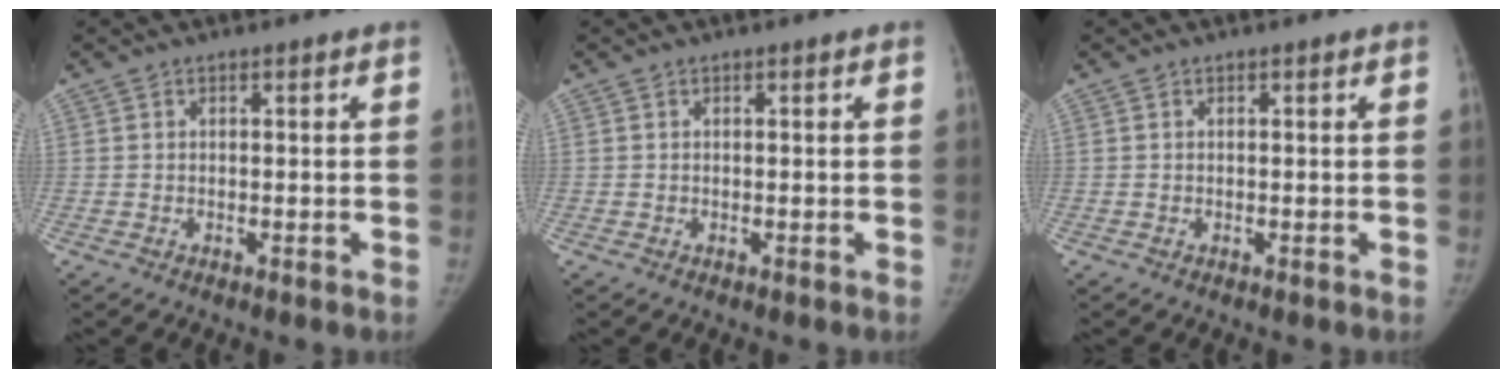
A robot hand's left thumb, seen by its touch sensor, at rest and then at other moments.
{"total": 0.0}
{"total": 0.0}